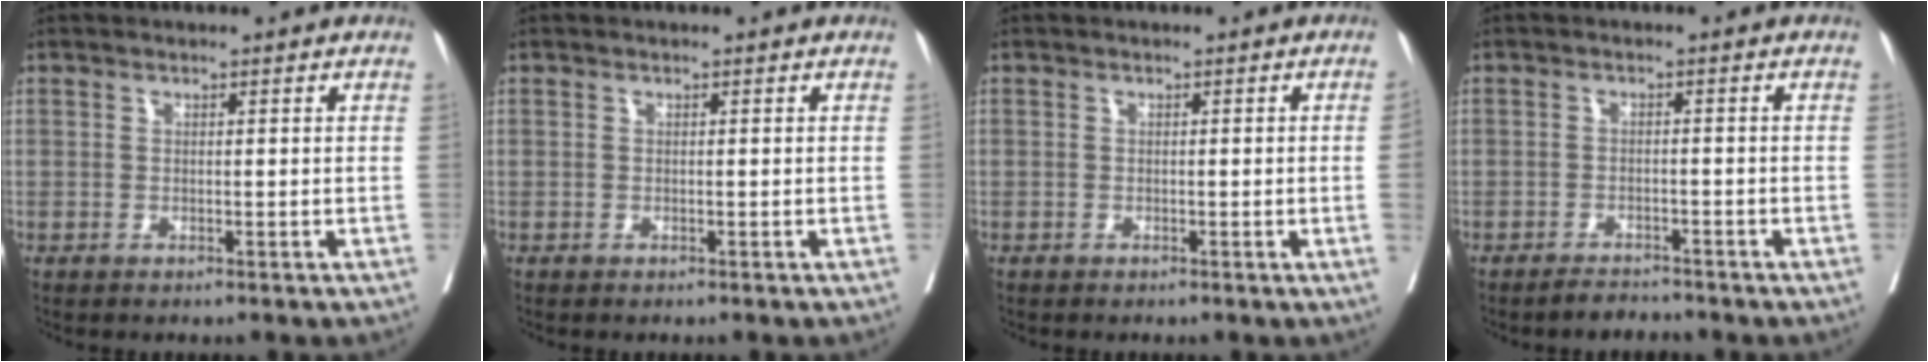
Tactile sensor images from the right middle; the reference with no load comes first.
{"total": 0.0}
{"total": 1.1, "force": [-0.1, -0.4, 1.0], "torque": [-0.010, -0.001, -0.001]}
{"total": 2.3, "force": [-2.3, 0.3, 0.3], "torque": [-0.010, -0.008, -0.037]}